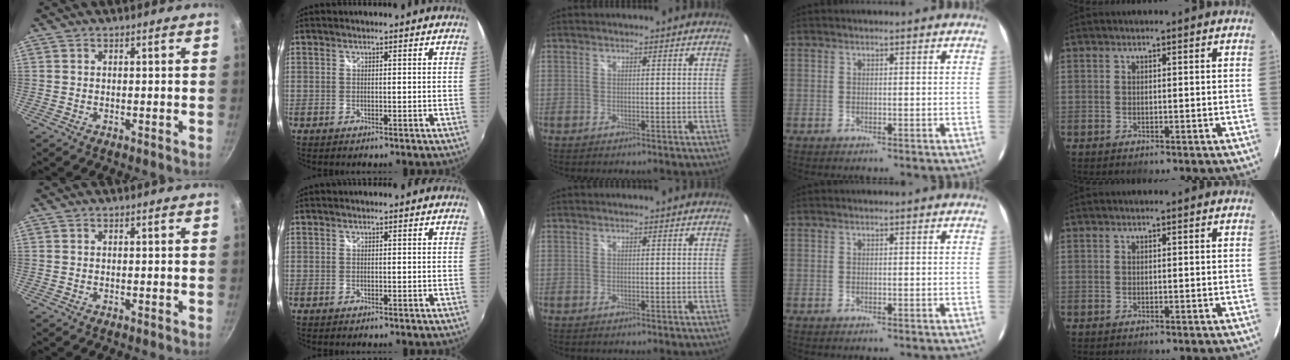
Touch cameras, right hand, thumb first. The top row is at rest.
{}